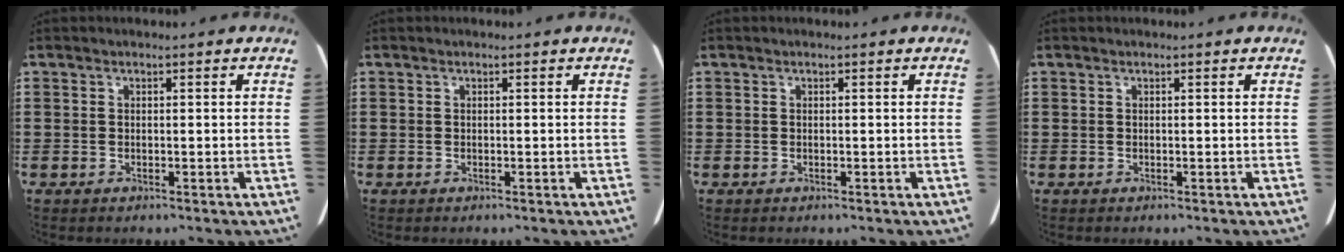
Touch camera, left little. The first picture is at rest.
{"total": 0.0}
{"total": 0.0}
{"total": 0.0}